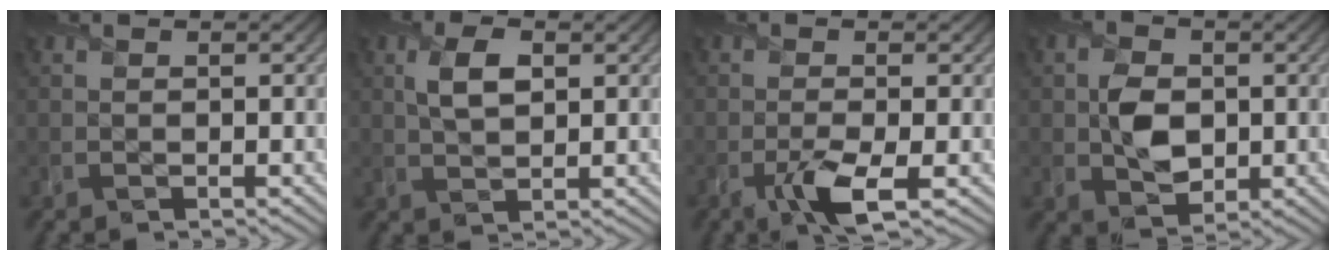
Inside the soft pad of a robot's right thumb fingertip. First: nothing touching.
{"total": 4.1, "force": [1.3, 2.2, 3.2], "torque": [-0.075, 0.004, 0.024]}
{"total": 3.9, "force": [-1.7, 0.8, 3.3], "torque": [-0.069, -0.005, -0.037]}
{"total": 5.0, "force": [-0.1, 3.8, 3.2], "torque": [-0.065, -0.007, -0.002]}